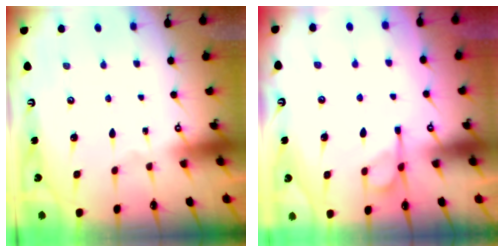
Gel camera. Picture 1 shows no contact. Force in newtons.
{"total": 2.8, "press": 2.6, "slide": 1.2}